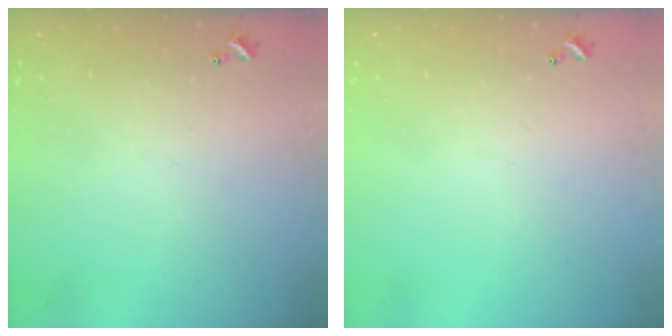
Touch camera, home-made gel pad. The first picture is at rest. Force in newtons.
{"total": 0.0}